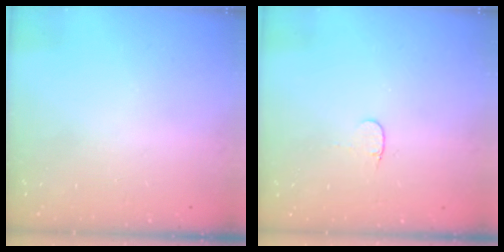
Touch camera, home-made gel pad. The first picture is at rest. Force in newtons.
{"total": 3.3, "press": 3.3, "slide": 0.4}